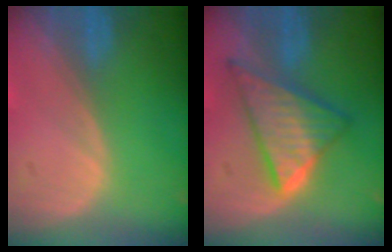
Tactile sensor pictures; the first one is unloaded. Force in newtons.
{"total": 9.0, "press": 9.0, "slide": 0.6}